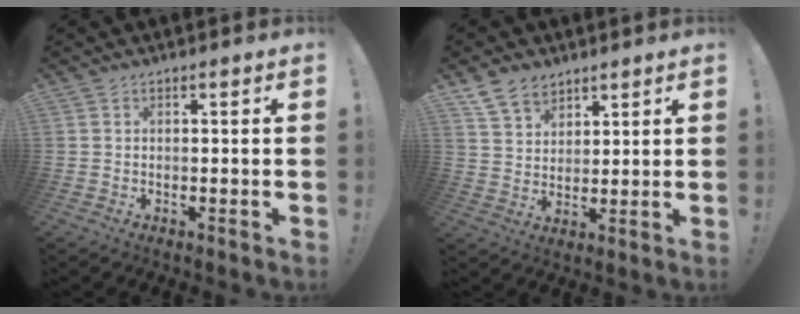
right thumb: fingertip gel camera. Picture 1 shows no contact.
{"total": 8.2, "force": [6.1, 5.0, 2.1], "torque": [-0.041, -0.032, 0.121]}